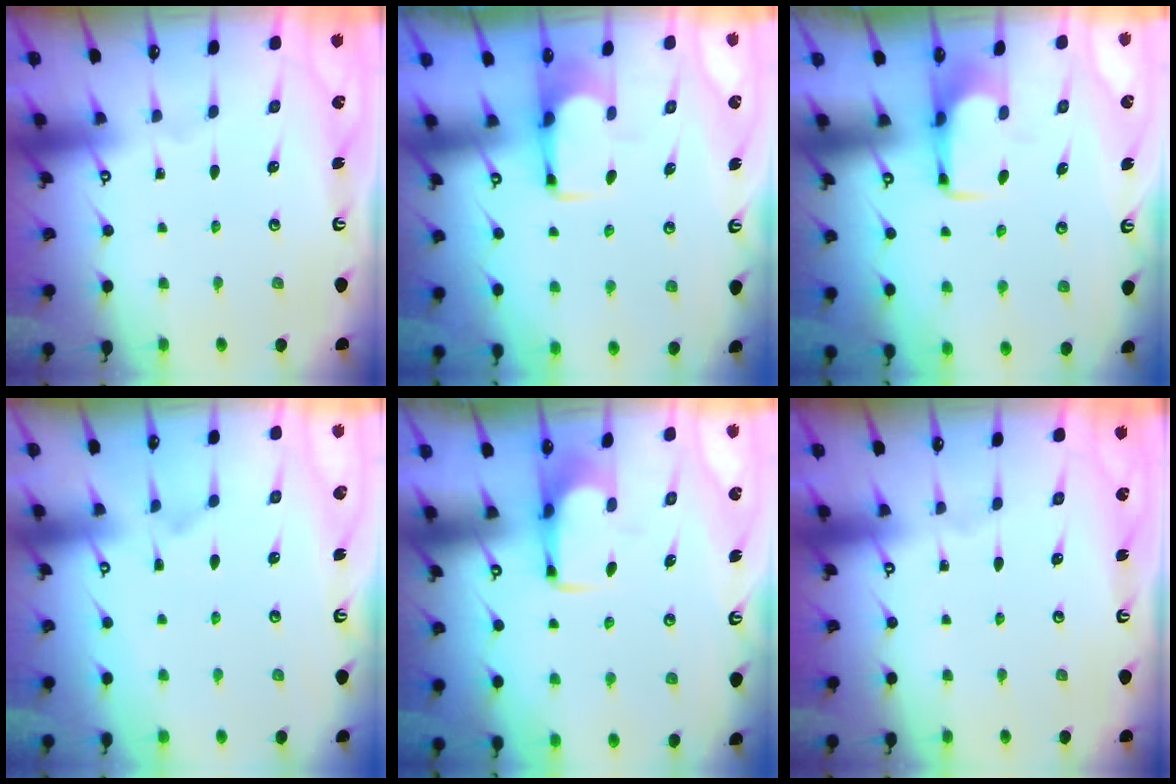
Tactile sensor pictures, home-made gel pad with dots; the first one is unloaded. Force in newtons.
{"total": 1.7, "press": 1.6, "slide": 0.7}
{"total": 2.2, "press": 2.1, "slide": 0.4}
{"total": 2.3, "press": 2.0, "slide": 1.1}
{"total": 2.0, "press": 1.9, "slide": 0.4}
{"total": 0.0}